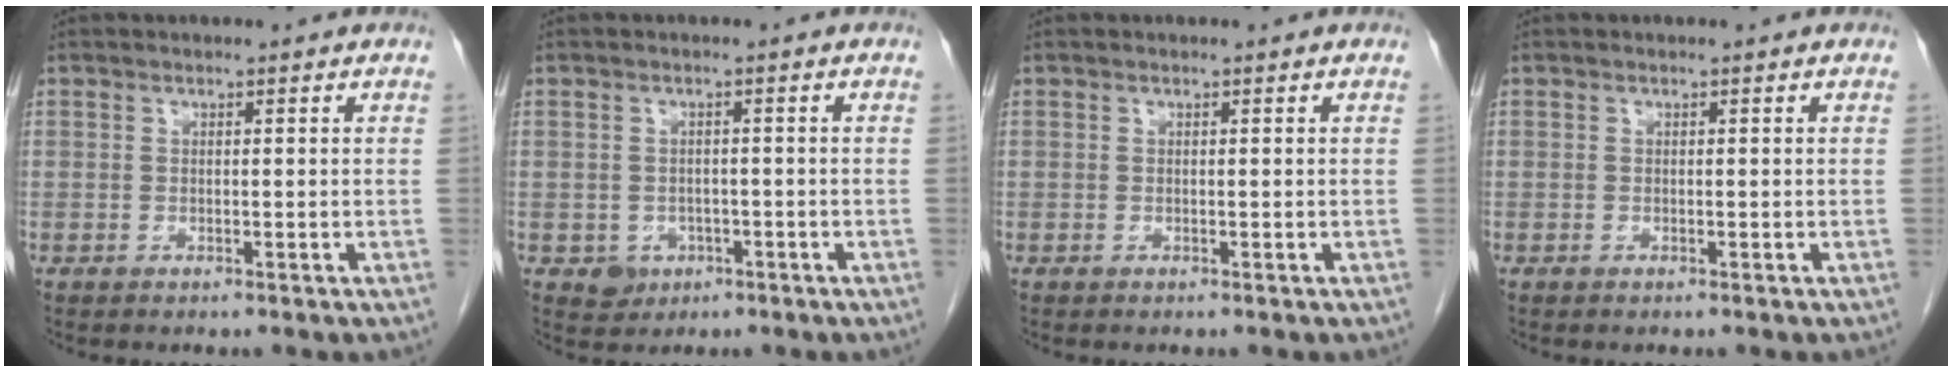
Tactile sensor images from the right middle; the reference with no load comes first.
{"total": 3.1, "force": [-1.3, 2.7, 0.9], "torque": [-0.008, 0.006, -0.011]}
{"total": 0.0}
{"total": 0.0}